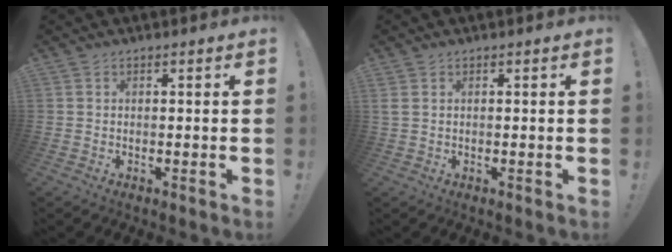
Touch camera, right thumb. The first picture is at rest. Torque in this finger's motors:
{"motor_torque": [0.14, -0.45, -0.20, 0.02, 0.06]}